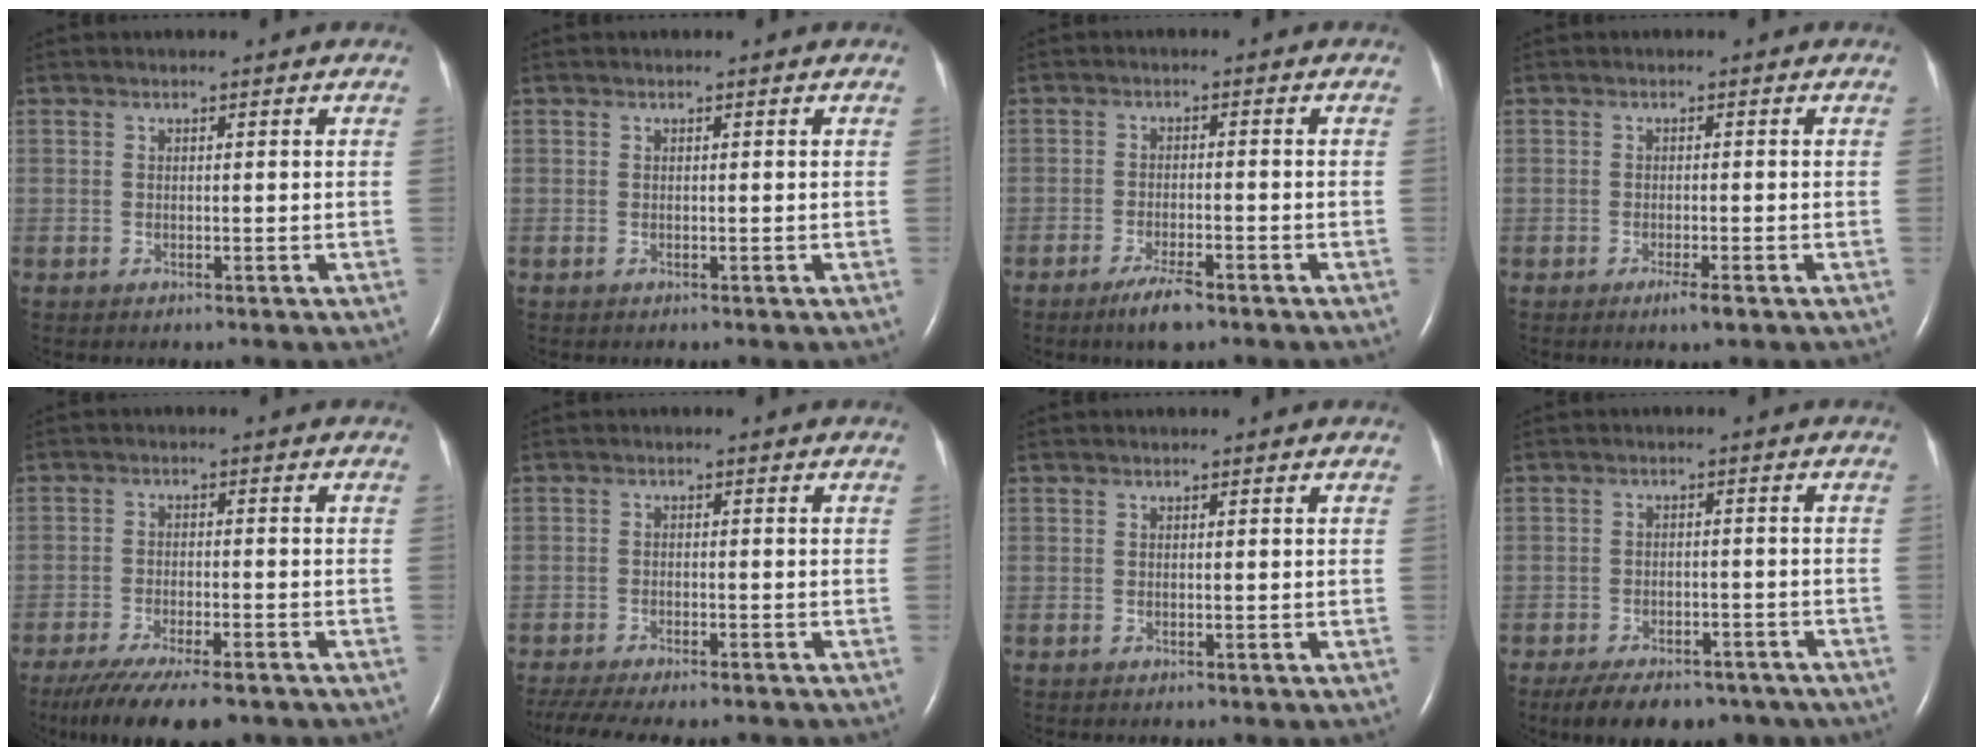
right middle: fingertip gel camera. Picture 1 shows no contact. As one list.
[{"total": 0.0}, {"total": 4.5, "force": [-3.3, 0.8, 3.0], "torque": [-0.065, -0.007, -0.057]}, {"total": 2.1, "force": [-1.2, -0.5, 1.6], "torque": [-0.030, -0.006, -0.021]}, {"total": 13.1, "force": [-10.3, 2.3, 7.7], "torque": [-0.137, -0.026, -0.162]}, {"total": 13.1, "force": [-11.3, 2.5, 6.2], "torque": [-0.126, -0.015, -0.160]}, {"total": 0.0}, {"total": 13.1, "force": [-9.9, 6.2, 5.9], "torque": [-0.095, 0.002, -0.133]}]